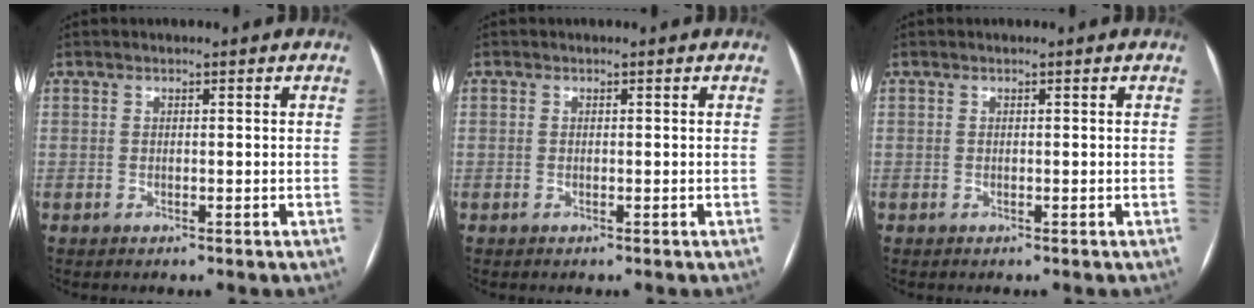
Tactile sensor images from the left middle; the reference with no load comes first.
{"total": 0.0}
{"total": 0.0}